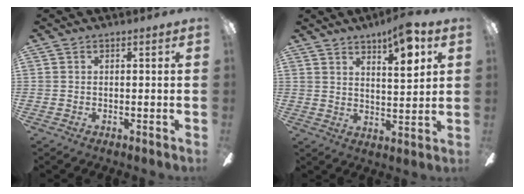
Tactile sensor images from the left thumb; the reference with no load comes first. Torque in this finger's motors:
{"motor_torque": [0.24, 0.29, -0.09, -0.20, 0.06]}